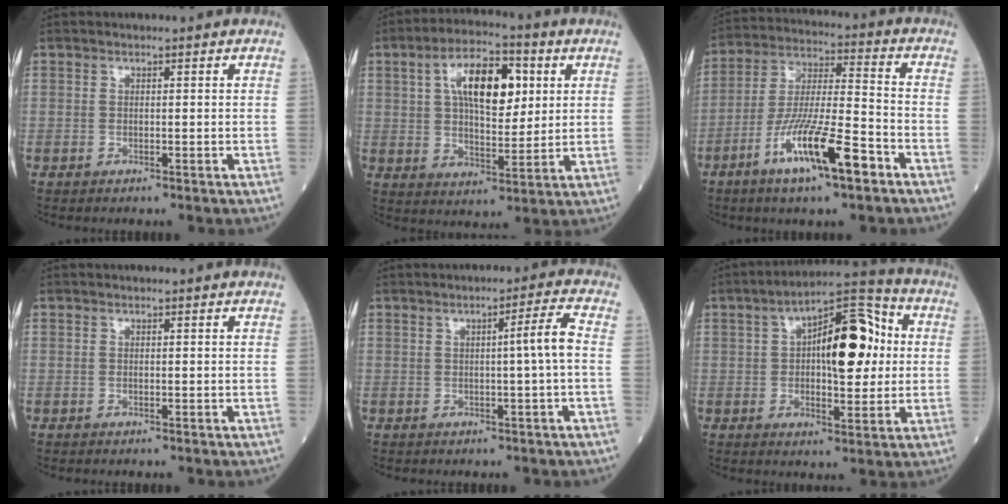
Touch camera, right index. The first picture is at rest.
{"total": 12.2, "force": [3.8, 5.0, 10.5], "torque": [-0.183, 0.020, 0.062]}
{"total": 14.1, "force": [-7.2, 1.7, 11.9], "torque": [-0.226, -0.015, -0.133]}
{"total": 0.0}
{"total": 4.0, "force": [-0.1, -0.8, 3.9], "torque": [-0.057, 0.004, -0.001]}
{"total": 14.2, "force": [2.2, 5.1, 13.0], "torque": [-0.198, 0.033, 0.031]}